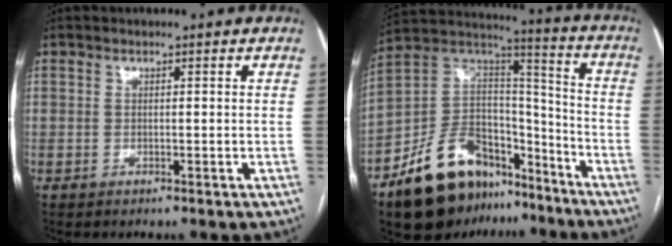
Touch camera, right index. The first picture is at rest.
{"total": 20.0, "force": [-13.9, 10.7, 9.7], "torque": [-0.176, 0.053, -0.233]}